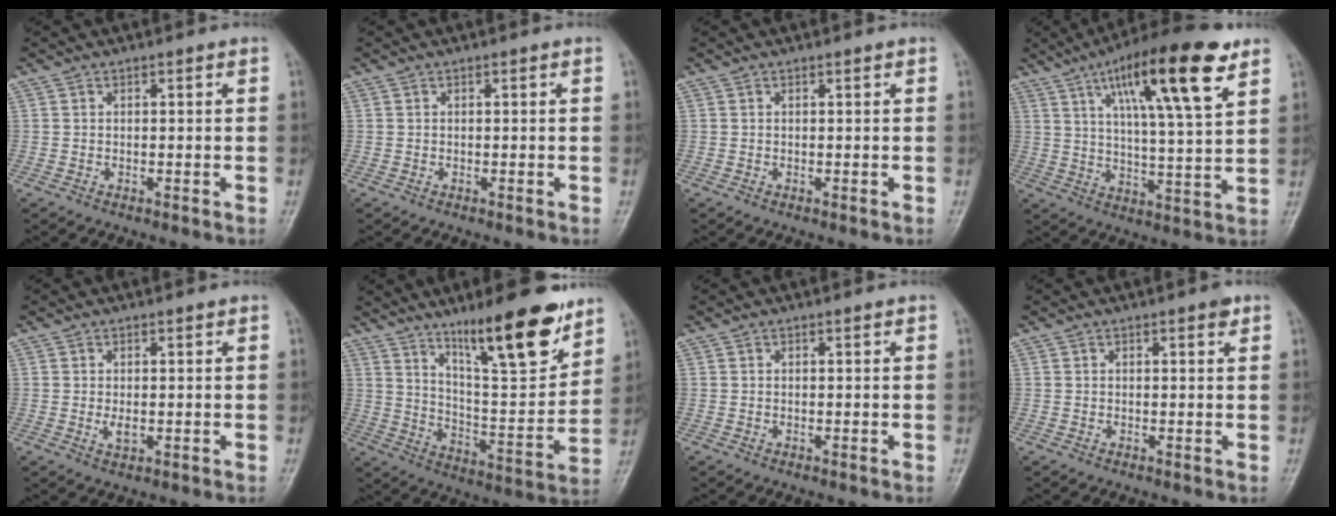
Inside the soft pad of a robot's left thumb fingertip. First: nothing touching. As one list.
[{"total": 0.0}, {"total": 0.0}, {"total": 19.0, "force": [9.6, 4.0, 15.9], "torque": [-0.238, -0.028, 0.152]}, {"total": 2.0, "force": [0.2, 1.1, 1.6], "torque": [-0.028, -0.005, 0.007]}, {"total": 18.4, "force": [12.6, 4.1, 12.8], "torque": [-0.165, -0.083, 0.212]}, {"total": 0.0}, {"total": 1.3, "force": [0.8, 0.4, 0.9], "torque": [-0.011, -0.002, 0.008]}]